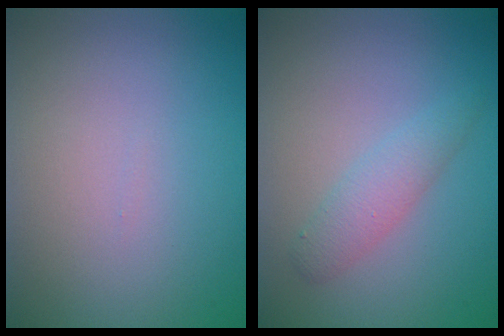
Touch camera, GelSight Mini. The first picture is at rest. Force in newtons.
{"total": 2.2, "press": 2.2, "slide": 0.1}